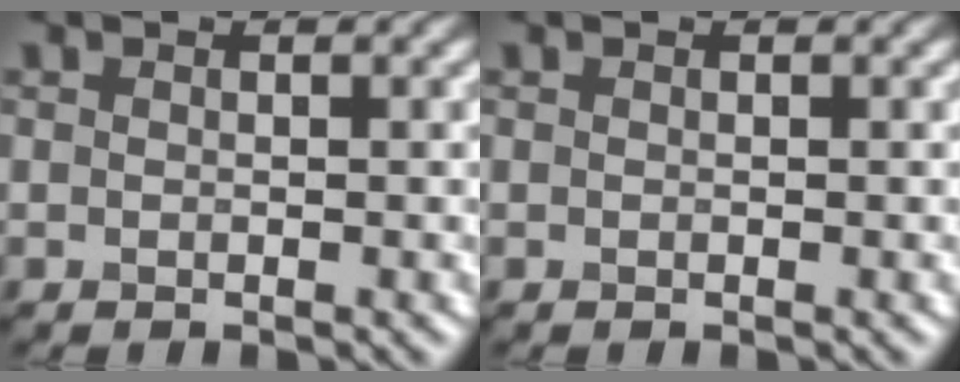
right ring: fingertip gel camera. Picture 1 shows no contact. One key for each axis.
{"total": 0.0}